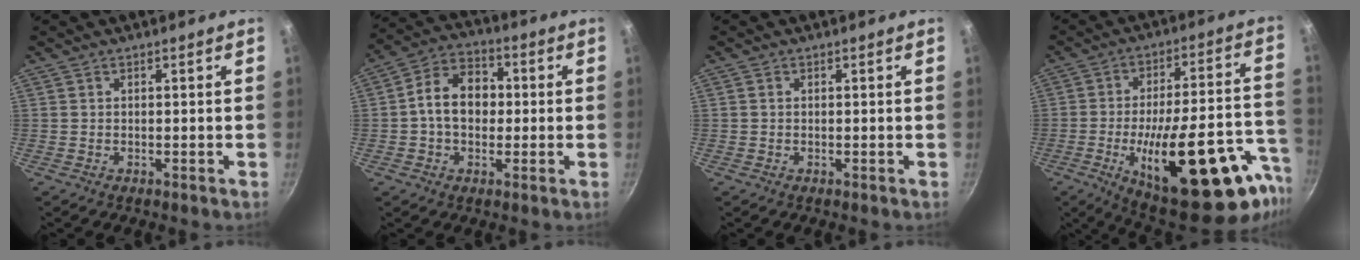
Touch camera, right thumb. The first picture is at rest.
{"total": 10.5, "force": [0.0, 7.8, 7.1], "torque": [-0.084, 0.028, -0.015]}
{"total": 0.5, "force": [0.1, 0.4, 0.3], "torque": [-0.005, 0.003, 0.001]}
{"total": 30.7, "force": [-12.4, 11.0, 25.8], "torque": [-0.327, 0.040, -0.174]}